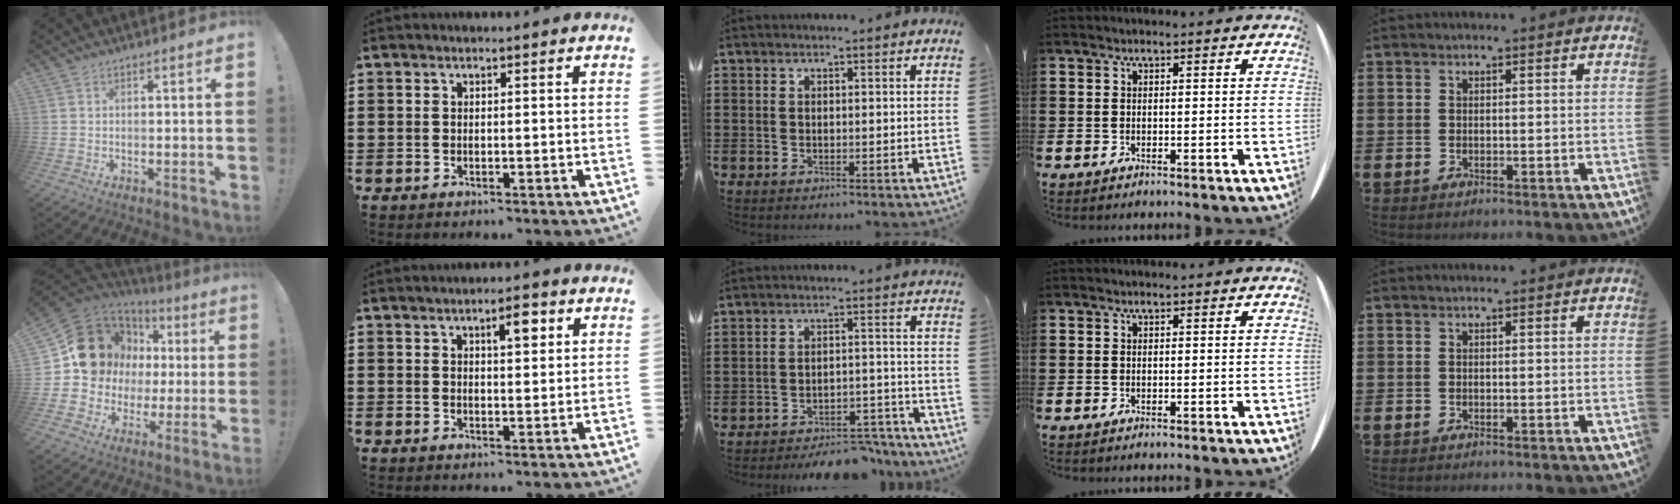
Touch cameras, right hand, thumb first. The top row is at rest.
{"thumb": {"total": 16.1, "force": [5.2, 13.6, 6.9], "torque": [-0.101, -0.029, 0.124]}, "index": {"total": 3.8, "force": [1.8, 1.3, 3.1], "torque": [-0.042, 0.001, 0.023]}, "middle": {"total": 5.3, "force": [-5.2, 0.8, 1.2], "torque": [-0.017, 0.010, -0.101]}}